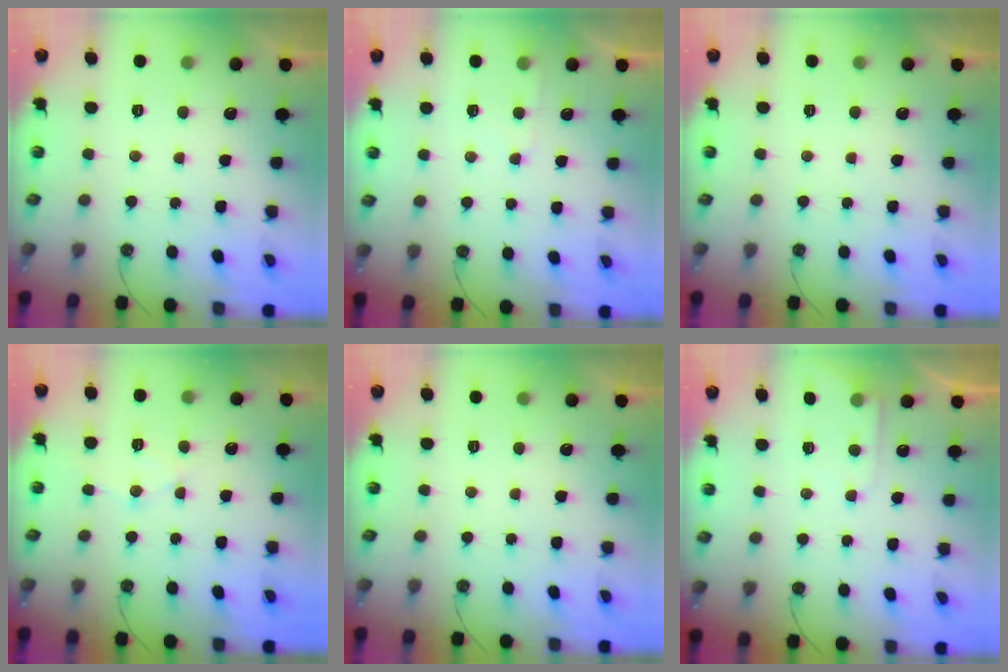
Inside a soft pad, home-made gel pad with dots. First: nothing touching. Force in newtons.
{"total": 4.3, "press": 4.2, "slide": 0.6}
{"total": 0.0}
{"total": 7.1, "press": 7.1, "slide": 0.5}
{"total": 0.0}
{"total": 4.9, "press": 4.9, "slide": 0.6}